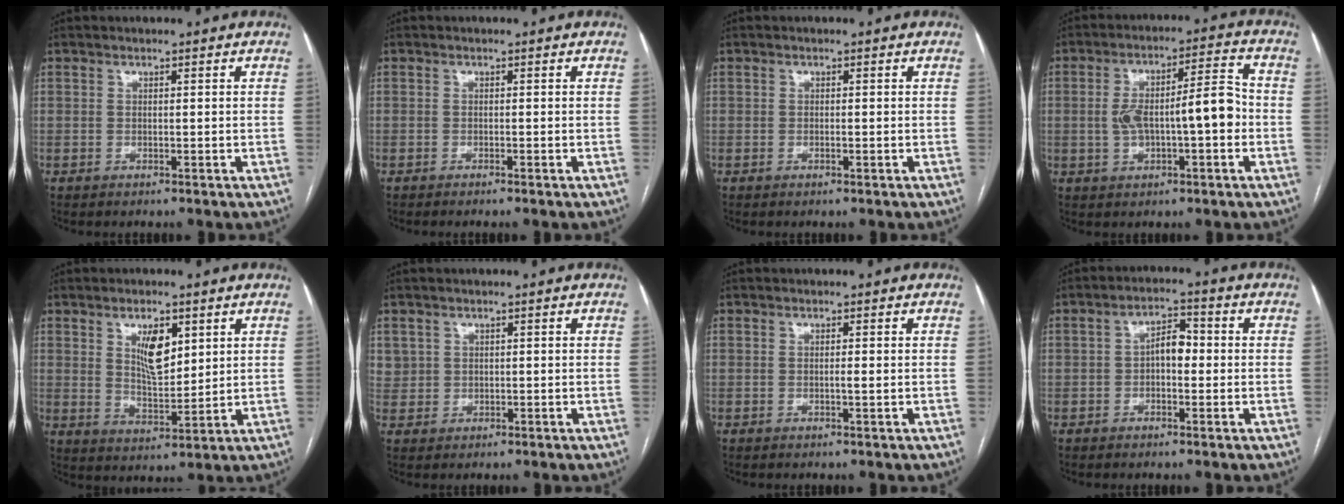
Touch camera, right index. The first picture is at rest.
{"total": 1.1, "force": [-0.9, -0.1, 0.6], "torque": [-0.009, 0.002, -0.011]}
{"total": 0.5, "force": [-0.2, 0.2, 0.4], "torque": [-0.009, -0.001, -0.002]}
{"total": 10.5, "force": [-1.1, 2.9, 10.1], "torque": [-0.175, 0.034, -0.012]}
{"total": 7.0, "force": [2.9, 2.7, 5.7], "torque": [-0.103, -0.001, 0.058]}
{"total": 2.4, "force": [1.0, 2.2, 0.1], "torque": [0.012, 0.008, 0.018]}
{"total": 0.8, "force": [-0.1, -0.1, 0.8], "torque": [-0.012, 0.000, -0.003]}
{"total": 4.3, "force": [-0.3, 2.2, 3.7], "torque": [-0.060, 0.020, -0.008]}